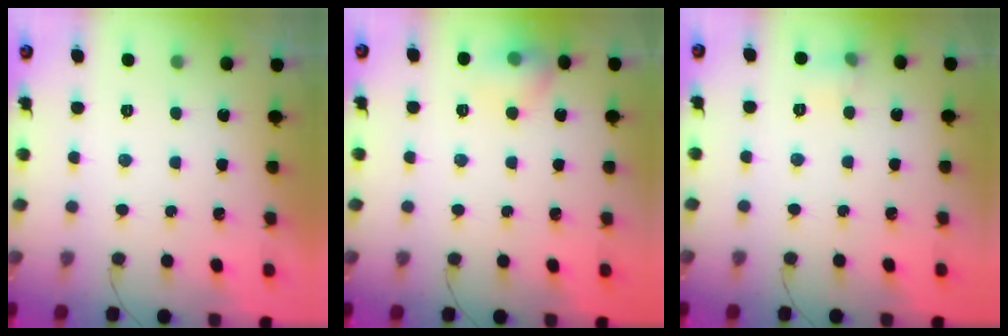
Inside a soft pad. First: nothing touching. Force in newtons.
{"total": 7.2, "press": 7.0, "slide": 1.8}
{"total": 5.3, "press": 5.1, "slide": 1.4}